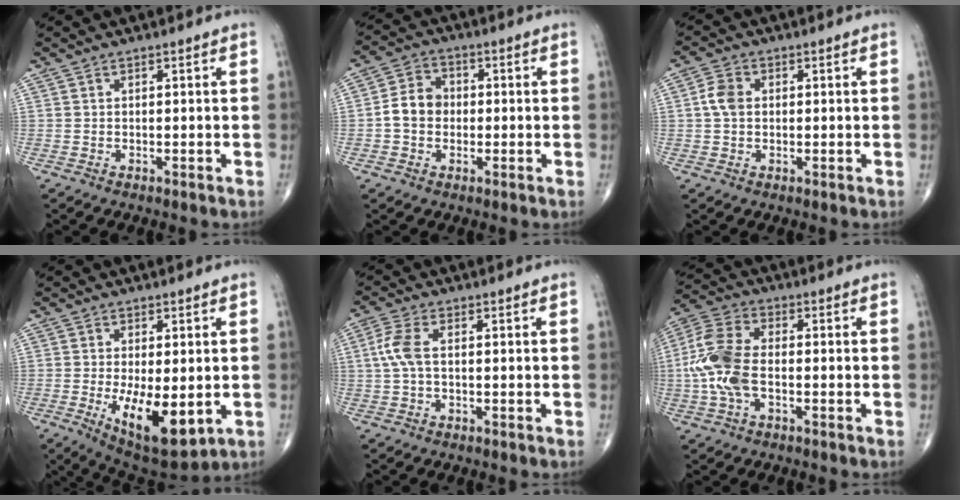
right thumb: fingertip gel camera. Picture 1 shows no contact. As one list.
[{"total": 6.4, "force": [-0.6, 5.3, 3.7], "torque": [-0.053, 0.022, -0.022]}, {"total": 3.9, "force": [0.3, 2.9, 2.7], "torque": [-0.054, 0.007, 0.001]}, {"total": 12.6, "force": [-2.7, 5.2, 11.2], "torque": [-0.170, -0.025, -0.026]}, {"total": 4.8, "force": [0.4, 2.2, 4.3], "torque": [-0.117, 0.010, 0.003]}, {"total": 11.0, "force": [-1.5, 5.9, 9.2], "torque": [-0.214, 0.025, -0.035]}]